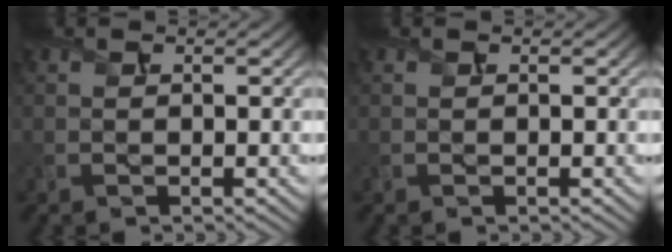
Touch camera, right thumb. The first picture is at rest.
{"total": 0.0}